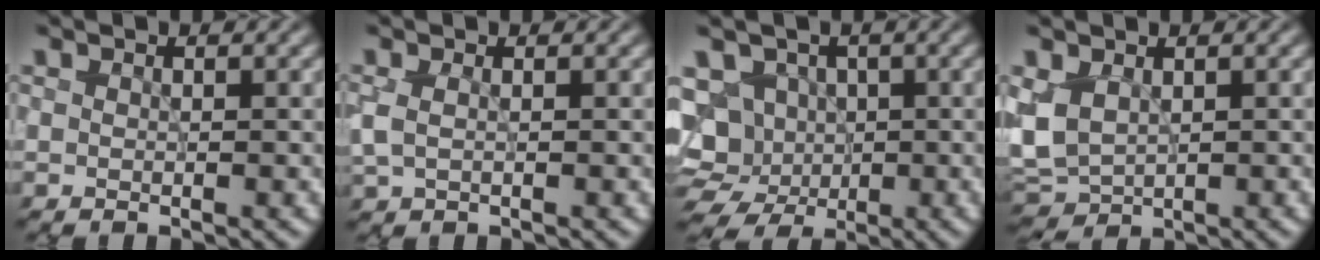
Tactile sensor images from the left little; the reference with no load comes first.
{"total": 1.5, "force": [0.2, 0.8, 1.2], "torque": [-0.031, 0.001, 0.003]}
{"total": 9.3, "force": [-1.2, 8.5, 3.8], "torque": [-0.062, 0.009, -0.042]}
{"total": 3.7, "force": [0.4, 2.6, 2.6], "torque": [-0.067, -0.006, 0.010]}